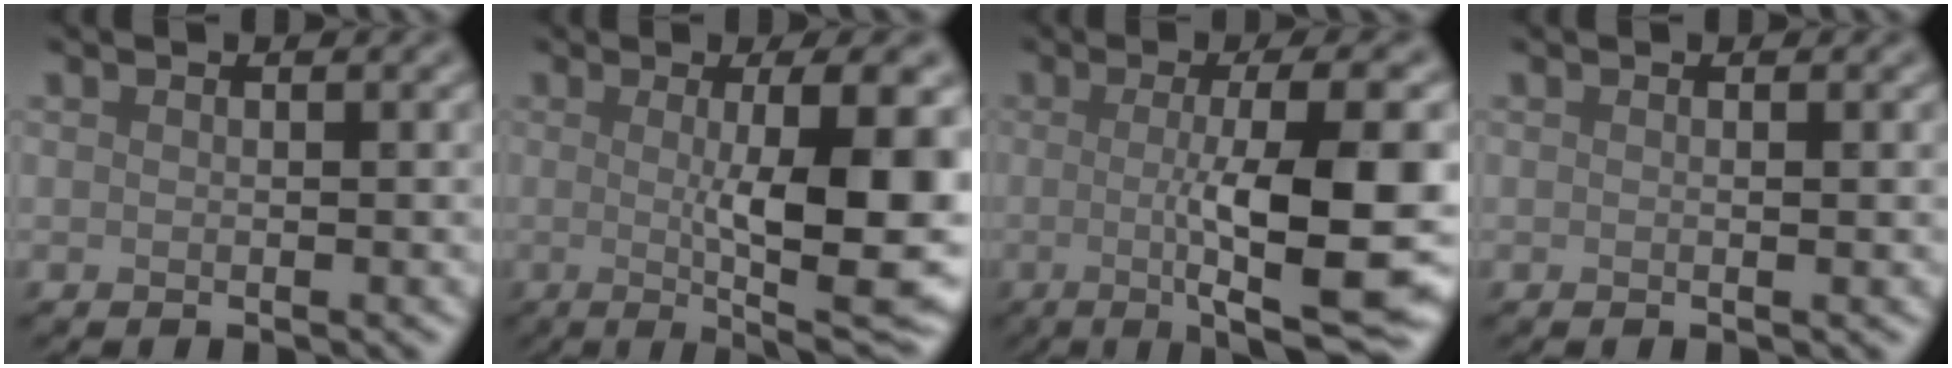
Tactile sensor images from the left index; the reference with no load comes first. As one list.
[{"total": 11.5, "force": [0.0, 2.5, 11.2], "torque": [-0.133, -0.008, 0.001]}, {"total": 11.7, "force": [-0.9, 2.6, 11.4], "torque": [-0.141, -0.014, -0.017]}, {"total": 0.7, "force": [0.0, 0.2, 0.7], "torque": [-0.007, 0.000, -0.002]}]